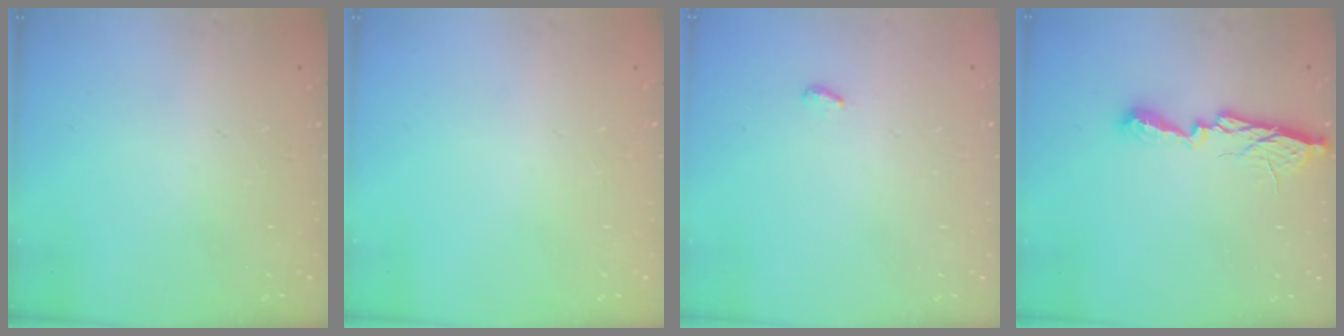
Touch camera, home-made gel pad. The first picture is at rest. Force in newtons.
{"total": 0.0}
{"total": 3.6, "press": 3.6, "slide": 0.4}
{"total": 9.9, "press": 9.9, "slide": 0.3}